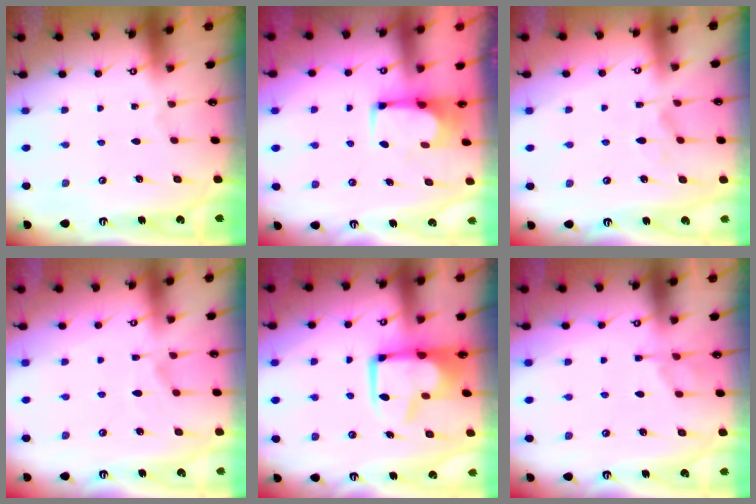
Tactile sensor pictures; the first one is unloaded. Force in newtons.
{"total": 5.7, "press": 5.7, "slide": 0.5}
{"total": 1.6, "press": 1.2, "slide": 1.0}
{"total": 1.5, "press": 0.9, "slide": 1.2}
{"total": 4.9, "press": 4.7, "slide": 1.4}
{"total": 0.9, "press": 0.1, "slide": 0.9}